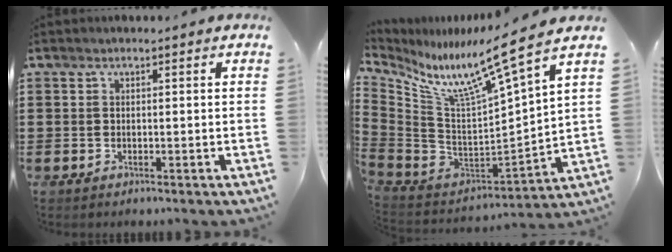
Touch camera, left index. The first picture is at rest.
{"total": 10.1, "force": [7.1, -0.5, 7.1], "torque": [-0.148, -0.077, 0.102]}